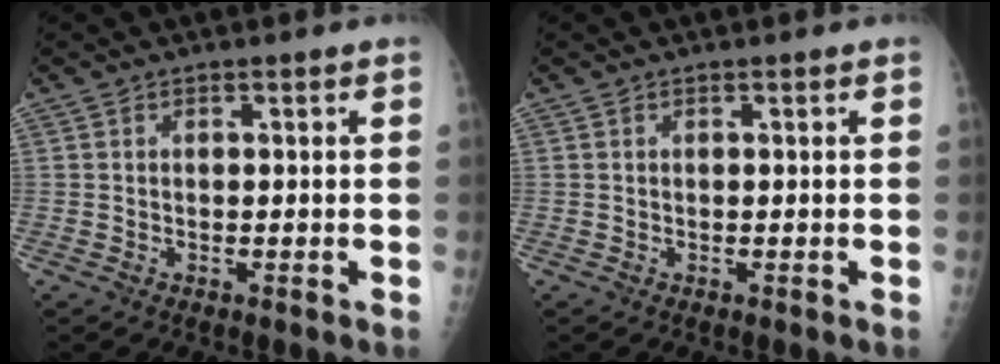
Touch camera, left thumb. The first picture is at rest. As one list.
[{"total": 0.0}]